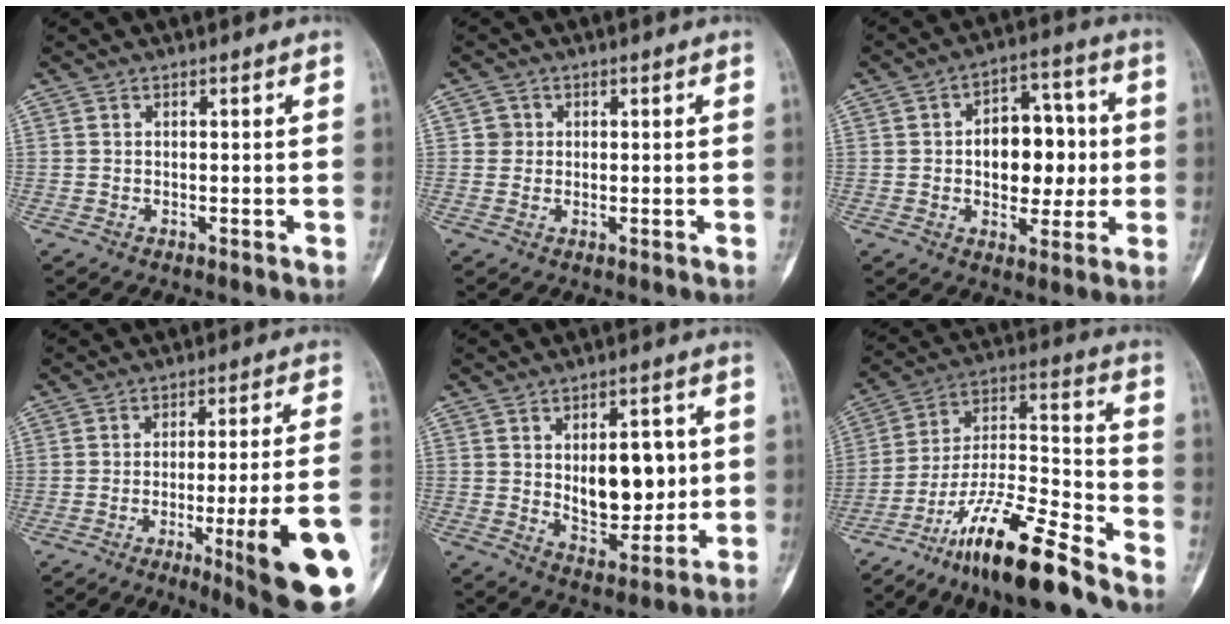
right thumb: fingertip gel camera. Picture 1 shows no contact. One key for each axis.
{"total": 1.9, "fx": 0.4, "fy": 1.9, "fz": 0.1, "tx": 0.011, "ty": 0.003, "tz": 0.002}
{"total": 14.3, "fx": 0.4, "fy": 9.1, "fz": 11.0, "tx": -0.110, "ty": 0.026, "tz": 0.009}
{"total": 19.1, "fx": -6.7, "fy": 2.0, "fz": 17.8, "tx": -0.201, "ty": 0.007, "tz": -0.089}
{"total": 12.6, "fx": 1.2, "fy": 7.3, "fz": 10.3, "tx": -0.104, "ty": -0.016, "tz": 0.031}
{"total": 18.8, "fx": -14.0, "fy": 3.0, "fz": 12.2, "tx": -0.231, "ty": 0.082, "tz": -0.251}